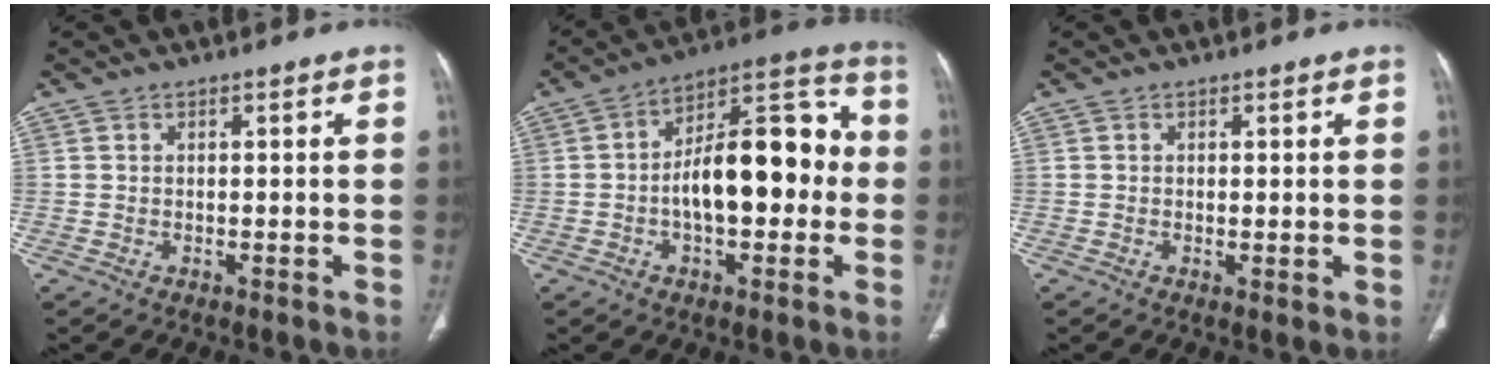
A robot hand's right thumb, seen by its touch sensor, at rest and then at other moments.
{"total": 17.9, "force": [-1.1, 9.0, 15.4], "torque": [-0.214, 0.047, -0.023]}
{"total": 1.0, "force": [0.1, 0.4, 1.0], "torque": [-0.021, -0.007, 0.001]}